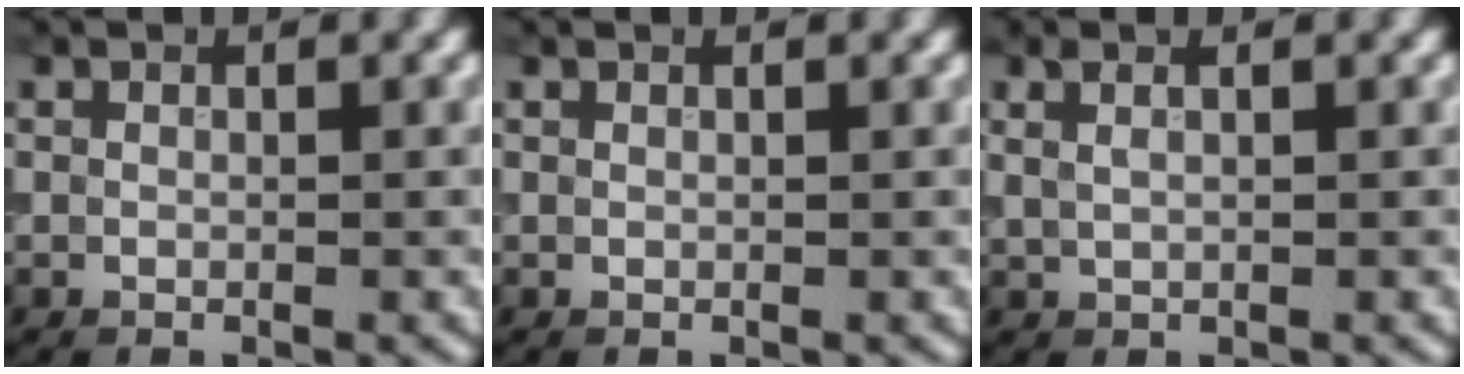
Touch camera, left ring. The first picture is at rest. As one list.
[{"total": 0.0}, {"total": 1.7, "force": [0.9, 0.5, 1.3], "torque": [-0.026, 0.000, 0.016]}]